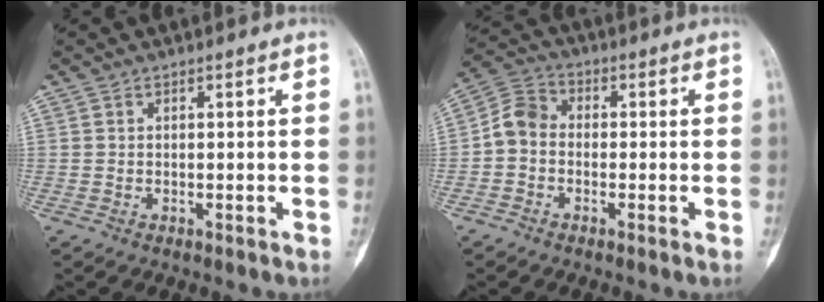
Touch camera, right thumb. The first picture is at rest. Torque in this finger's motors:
{"motor_torque": [0.00, -0.09, 0.56, -0.59, 0.01]}